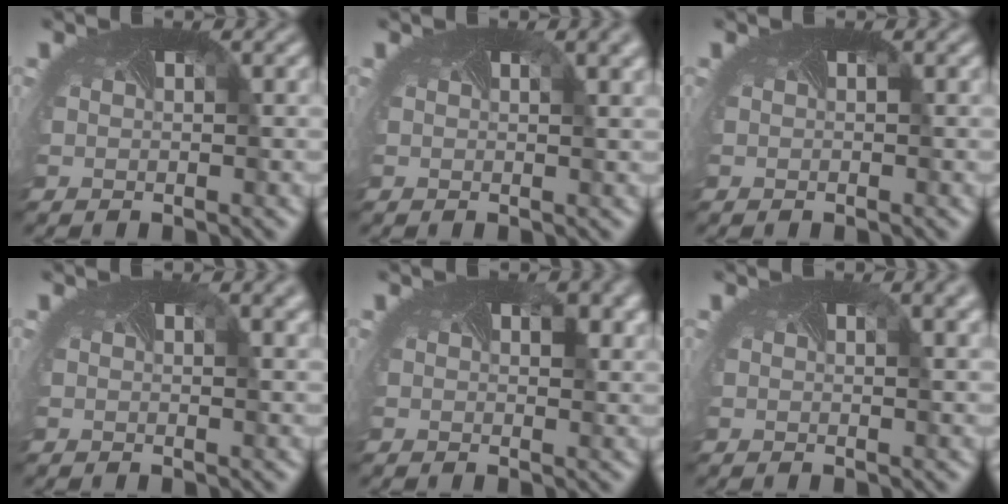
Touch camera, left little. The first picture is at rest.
{"total": 3.3, "force": [1.7, 1.3, 2.5], "torque": [-0.017, 0.009, 0.003]}
{"total": 0.0}
{"total": 2.1, "force": [1.1, 0.8, 1.5], "torque": [-0.008, 0.004, -0.002]}
{"total": 1.6, "force": [0.8, 0.5, 1.2], "torque": [-0.019, -0.008, 0.013]}
{"total": 3.4, "force": [1.7, 1.3, 2.5], "torque": [-0.015, 0.009, 0.003]}